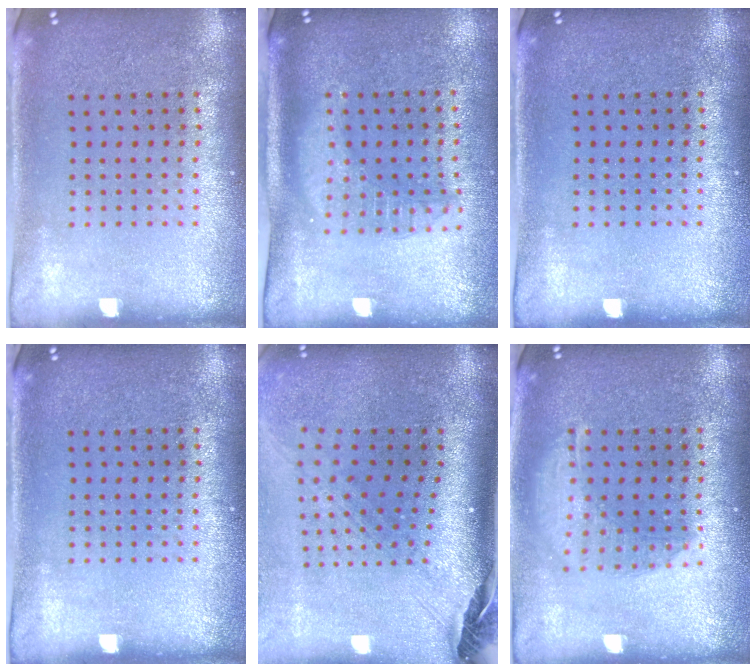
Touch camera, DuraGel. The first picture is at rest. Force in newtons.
{"total": 1.8, "press": 1.6, "slide": 1.0}
{"total": 0.0}
{"total": 0.0}
{"total": 3.0, "press": 2.1, "slide": 2.1}
{"total": 1.5, "press": 1.3, "slide": 0.7}